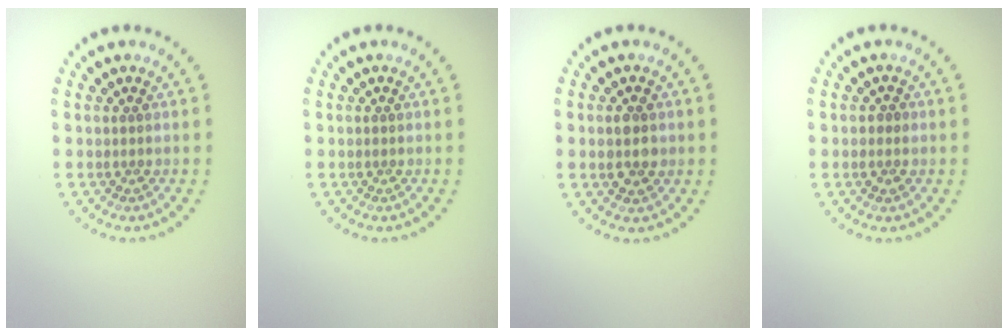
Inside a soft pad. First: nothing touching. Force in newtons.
{"total": 0.0}
{"total": 2.2, "press": 2.2, "slide": 0.1}
{"total": 1.1, "press": 1.1, "slide": 0.1}